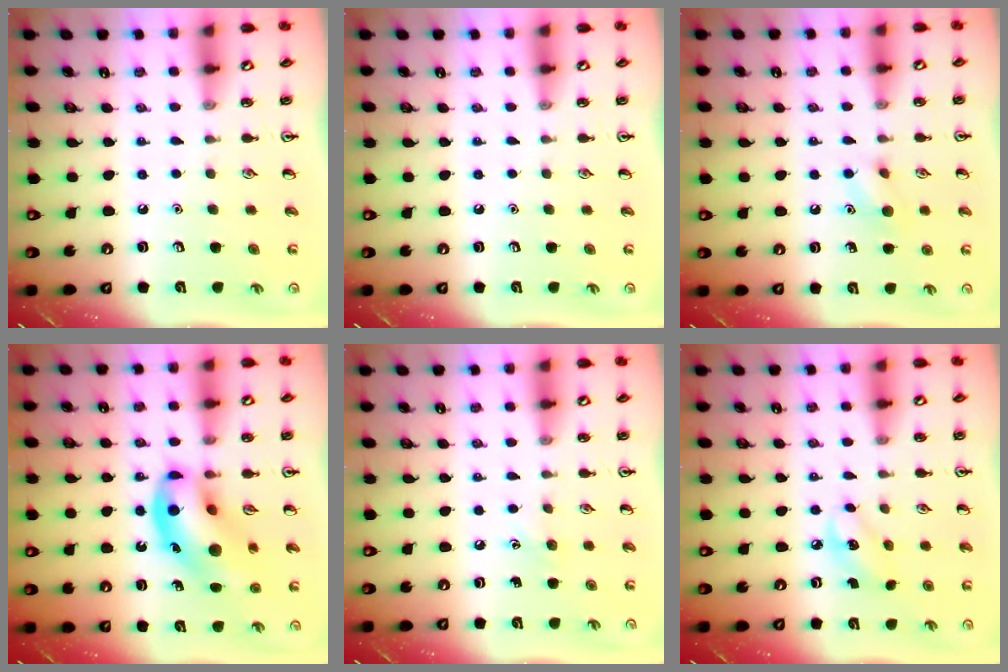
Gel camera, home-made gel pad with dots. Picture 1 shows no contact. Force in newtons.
{"total": 0.0}
{"total": 7.2, "press": 7.1, "slide": 1.3}
{"total": 16.6, "press": 16.2, "slide": 3.8}
{"total": 4.5, "press": 4.2, "slide": 1.6}
{"total": 3.9, "press": 3.8, "slide": 0.9}